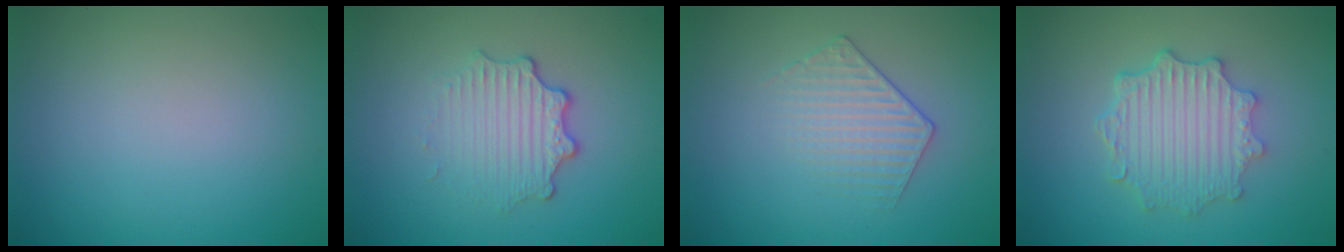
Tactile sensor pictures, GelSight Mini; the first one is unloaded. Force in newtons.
{"total": 3.4, "press": 2.7, "slide": 2.0}
{"total": 1.9, "press": 1.4, "slide": 1.3}
{"total": 4.8, "press": 3.8, "slide": 2.8}